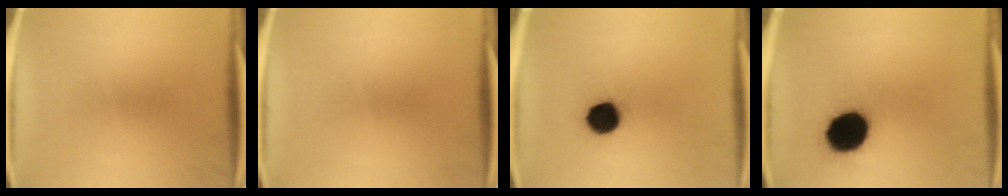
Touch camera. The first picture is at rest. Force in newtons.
{"total": 0.0}
{"total": 10.4}
{"total": 16.4}